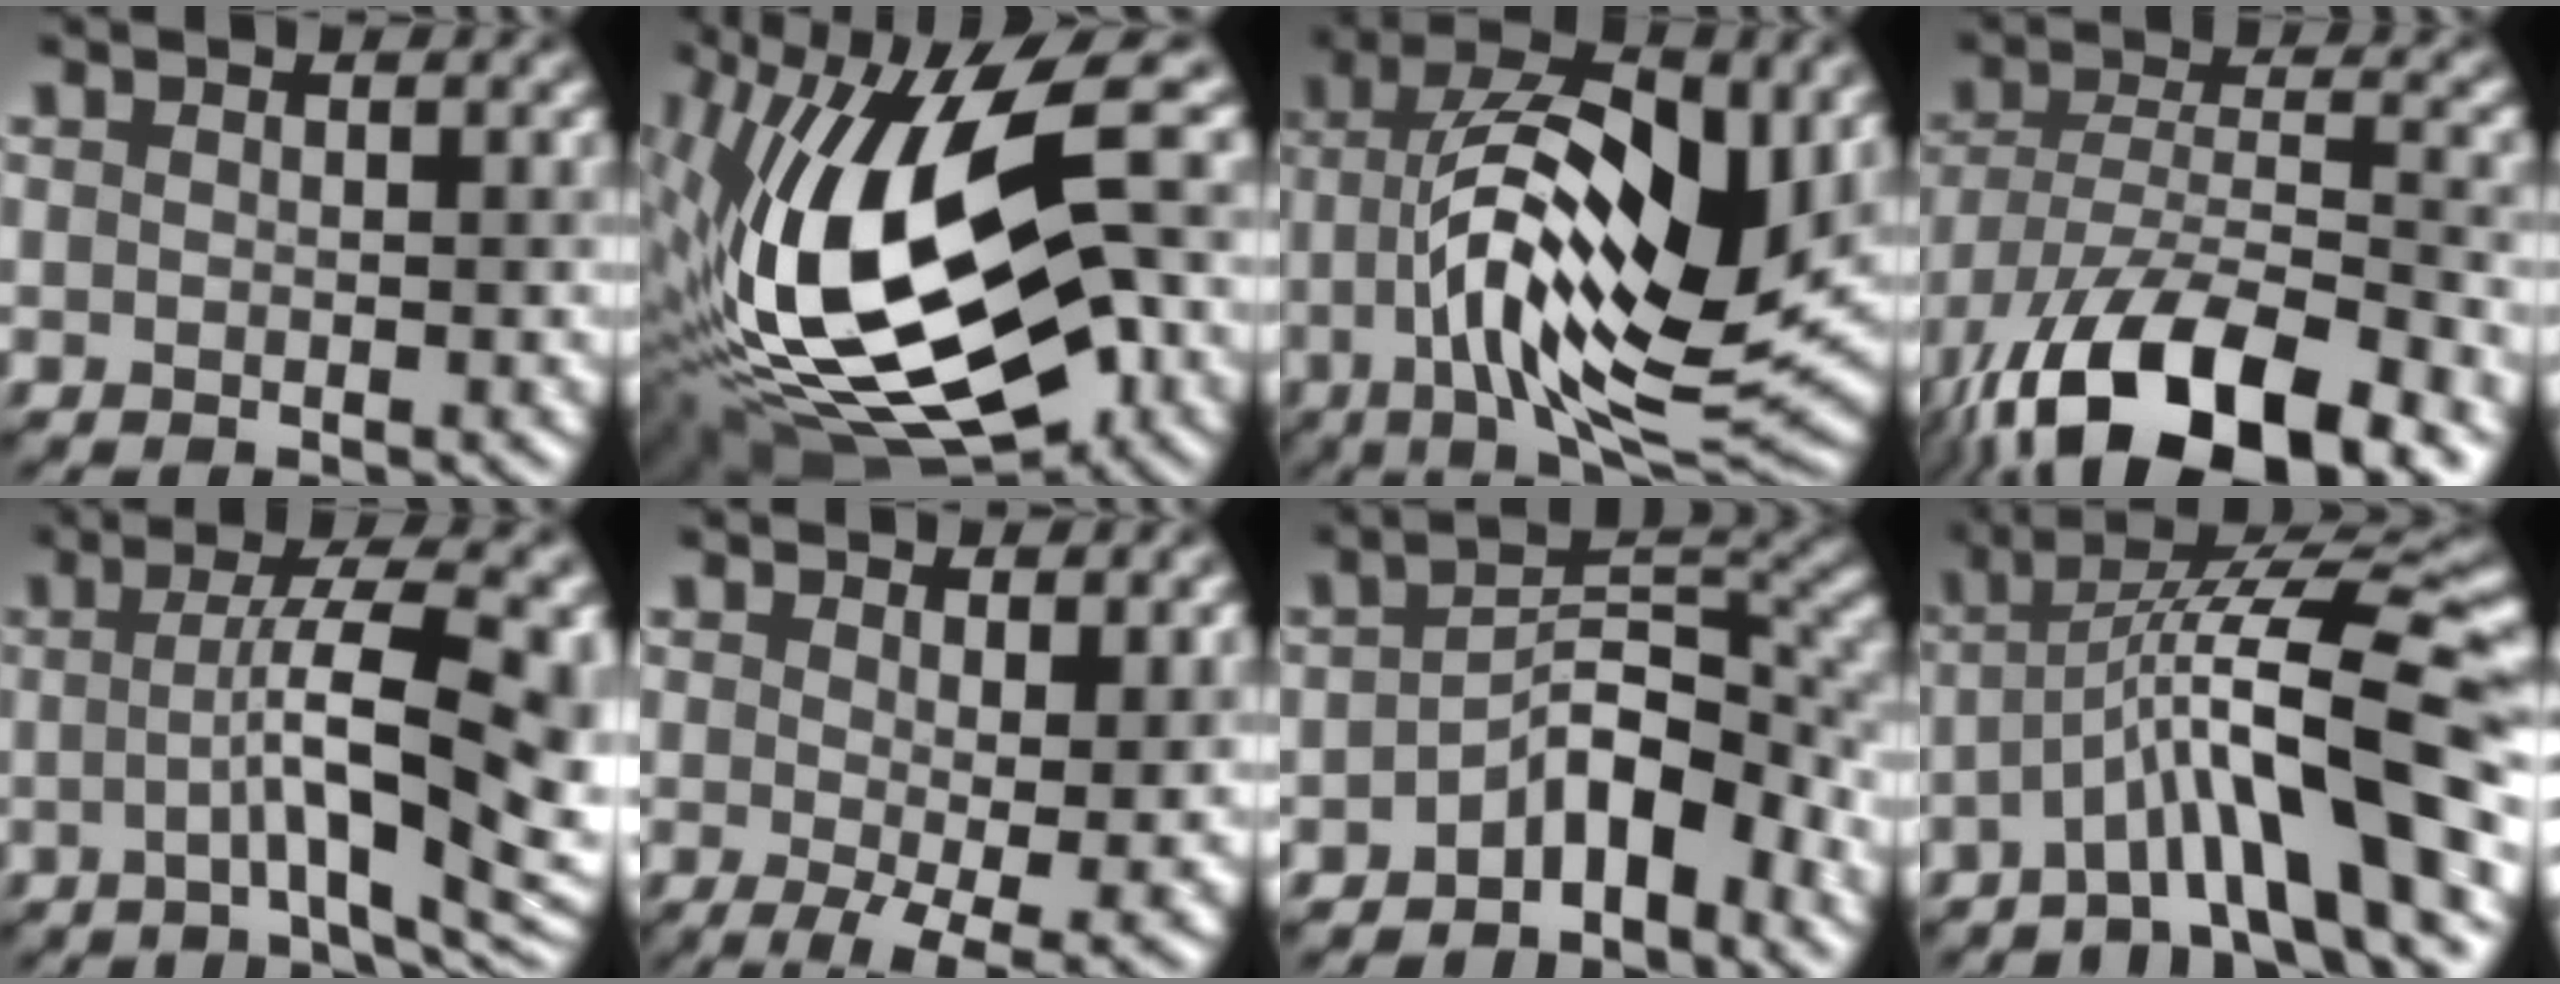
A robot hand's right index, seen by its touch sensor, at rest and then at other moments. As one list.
[{"total": 18.1, "force": [-0.1, 9.3, 15.5], "torque": [-0.302, -0.015, 0.005]}, {"total": 14.7, "force": [0.3, 5.7, 13.5], "torque": [-0.237, 0.002, 0.000]}, {"total": 15.6, "force": [-9.4, 6.6, 10.5], "torque": [-0.217, -0.031, -0.155]}, {"total": 10.9, "force": [-0.3, 2.7, 10.6], "torque": [-0.140, 0.007, -0.007]}, {"total": 6.2, "force": [-0.3, 1.9, 5.9], "torque": [-0.094, -0.024, 0.004]}, {"total": 5.2, "force": [-2.6, 2.5, 3.8], "torque": [-0.052, 0.018, -0.049]}, {"total": 9.3, "force": [-2.6, 1.6, 8.8], "torque": [-0.133, 0.021, -0.050]}]